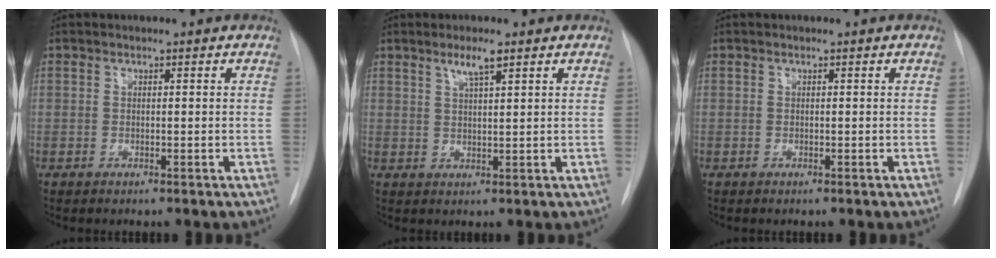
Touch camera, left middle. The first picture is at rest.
{"total": 3.1, "force": [2.1, 0.1, 2.4], "torque": [-0.049, 0.000, 0.037]}
{"total": 0.0}